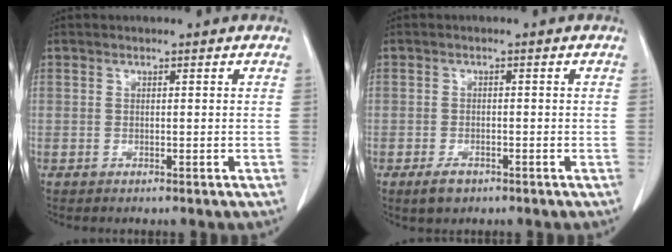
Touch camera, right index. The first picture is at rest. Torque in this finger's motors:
{"motor_torque": [-0.17, 0.02, -0.12, -0.05]}